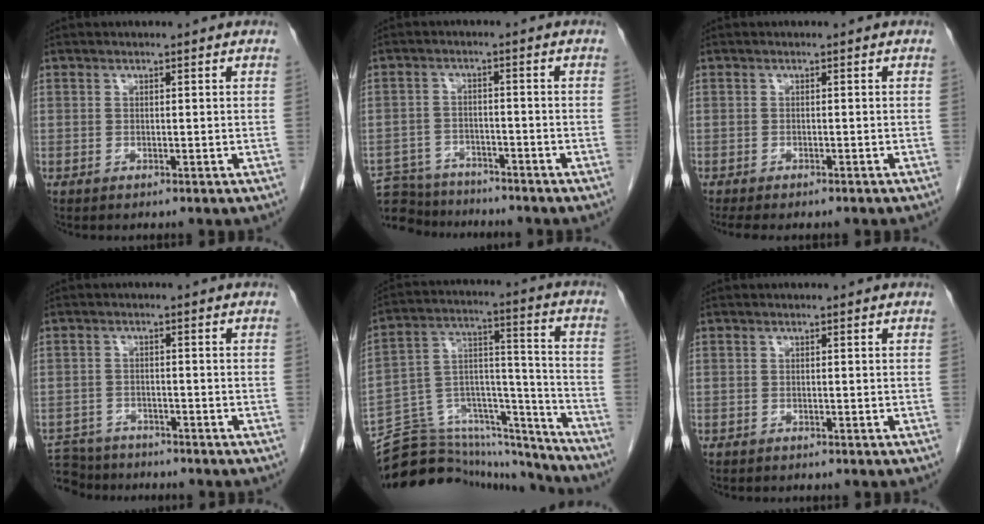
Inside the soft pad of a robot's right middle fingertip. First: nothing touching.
{"total": 10.2, "force": [-9.6, 3.2, 1.6], "torque": [-0.034, 0.007, -0.150]}
{"total": 5.4, "force": [-4.5, 1.3, 2.6], "torque": [-0.031, -0.009, -0.059]}
{"total": 7.6, "force": [-7.1, 2.6, 0.8], "torque": [-0.016, 0.002, -0.117]}
{"total": 21.6, "force": [-20.2, 5.9, 4.9], "torque": [-0.101, 0.063, -0.312]}
{"total": 1.2, "force": [-1.1, 0.5, 0.3], "torque": [-0.013, -0.001, -0.016]}